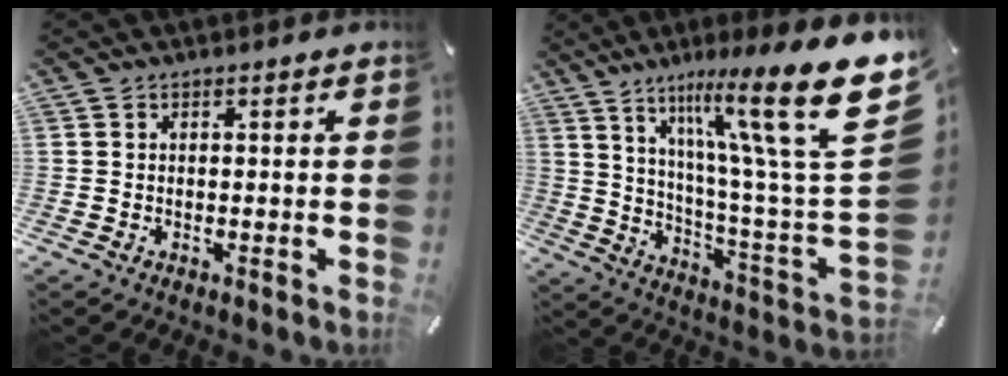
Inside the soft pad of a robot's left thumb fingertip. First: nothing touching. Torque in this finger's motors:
{"motor_torque": [3.53, 1.47, 1.40, -1.37, 0.58]}